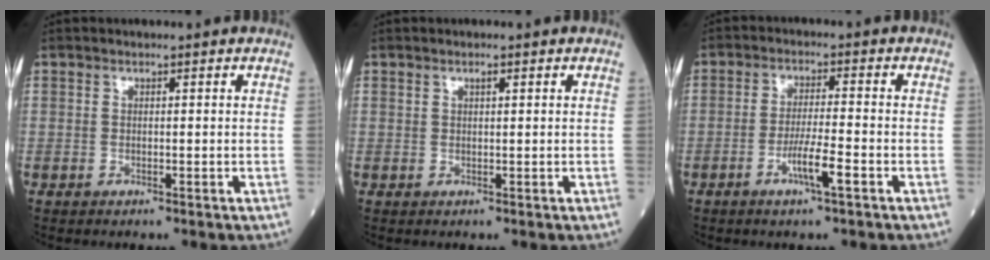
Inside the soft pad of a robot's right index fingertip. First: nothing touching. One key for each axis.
{"total": 0.8, "fx": 0.5, "fy": 0.2, "fz": 0.6, "tx": -0.011, "ty": 0.003, "tz": 0.009}
{"total": 5.1, "fx": -2.5, "fy": -0.1, "fz": 4.5, "tx": -0.086, "ty": -0.007, "tz": -0.045}